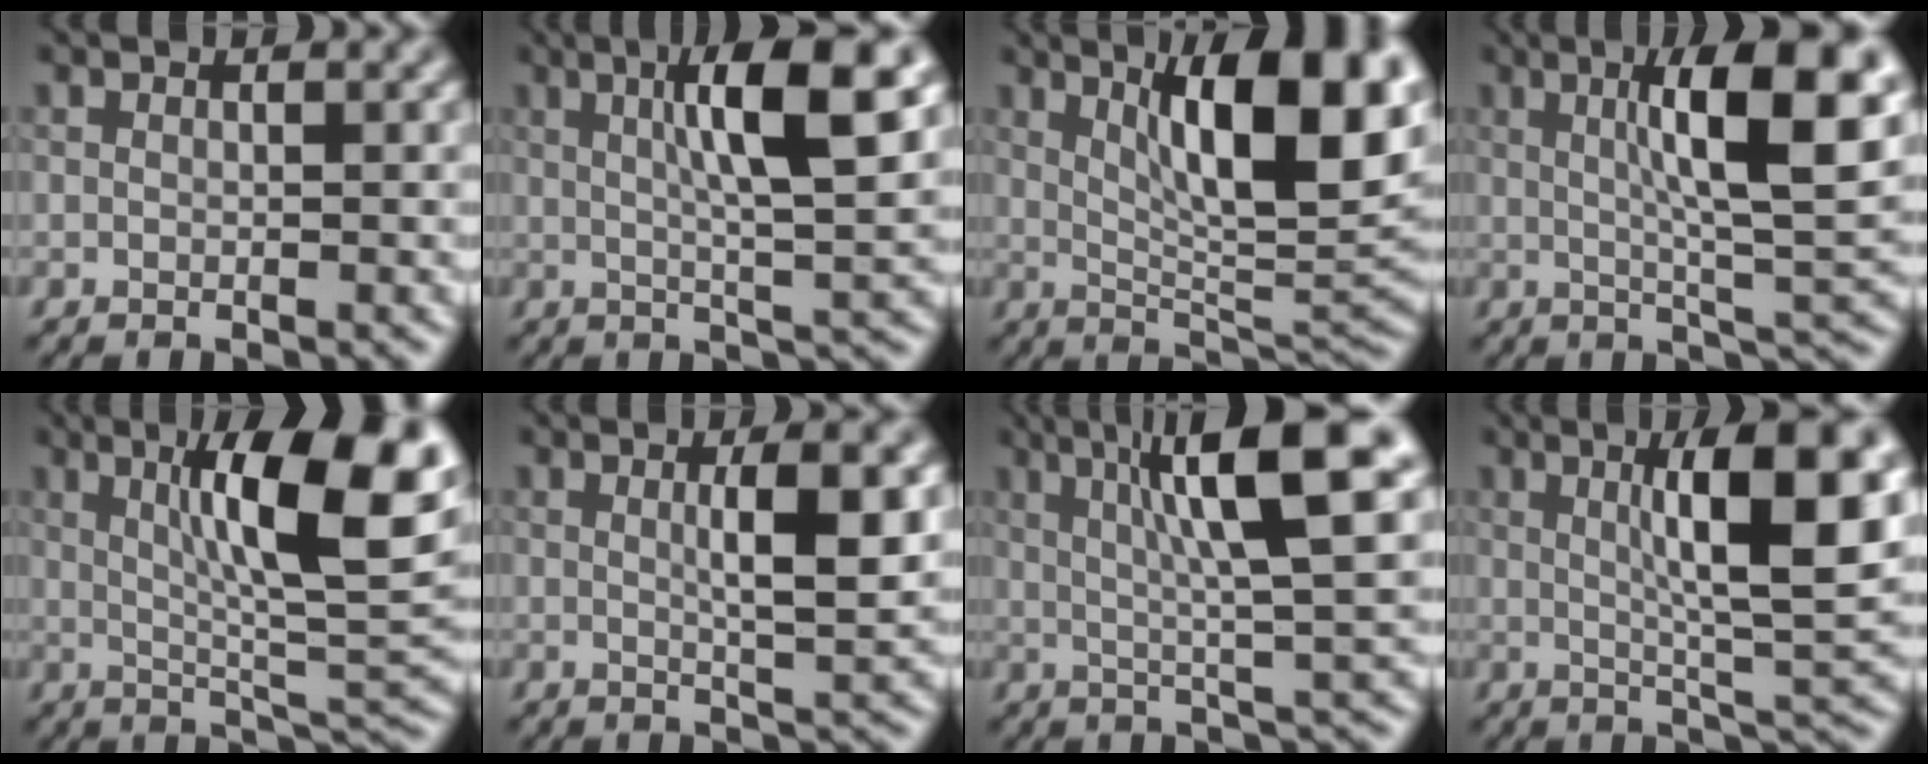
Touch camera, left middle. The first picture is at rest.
{"total": 8.3, "force": [2.5, 1.5, 7.8], "torque": [-0.110, 0.010, 0.039]}
{"total": 11.6, "force": [4.4, 3.1, 10.3], "torque": [-0.146, 0.003, 0.073]}
{"total": 11.1, "force": [2.8, 2.4, 10.5], "torque": [-0.143, 0.012, 0.041]}
{"total": 11.8, "force": [3.5, 2.5, 11.0], "torque": [-0.157, 0.010, 0.056]}
{"total": 4.6, "force": [0.9, 0.9, 4.5], "torque": [-0.067, 0.002, 0.014]}
{"total": 10.8, "force": [3.6, 1.8, 10.0], "torque": [-0.139, 0.017, 0.052]}
{"total": 9.9, "force": [2.5, 1.9, 9.4], "torque": [-0.127, 0.004, 0.040]}